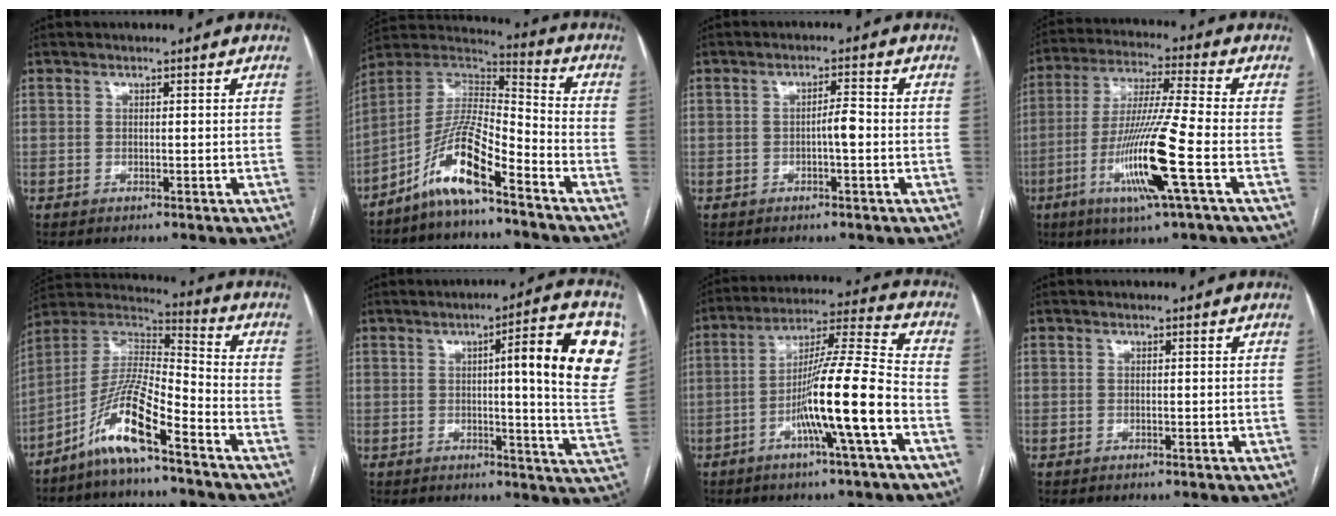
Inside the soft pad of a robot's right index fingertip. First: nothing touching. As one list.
[{"total": 11.6, "force": [-7.5, 1.6, 8.7], "torque": [-0.173, 0.014, -0.143]}, {"total": 2.5, "force": [-0.6, 0.3, 2.4], "torque": [-0.036, 0.004, -0.012]}, {"total": 14.6, "force": [-4.8, -0.8, 13.7], "torque": [-0.277, -0.018, -0.096]}, {"total": 11.7, "force": [-7.4, 1.1, 9.0], "torque": [-0.182, 0.007, -0.146]}, {"total": 15.3, "force": [4.3, 1.0, 14.7], "torque": [-0.177, 0.003, 0.045]}, {"total": 14.5, "force": [-5.0, -0.9, 13.6], "torque": [-0.238, 0.005, -0.093]}, {"total": 0.0}]